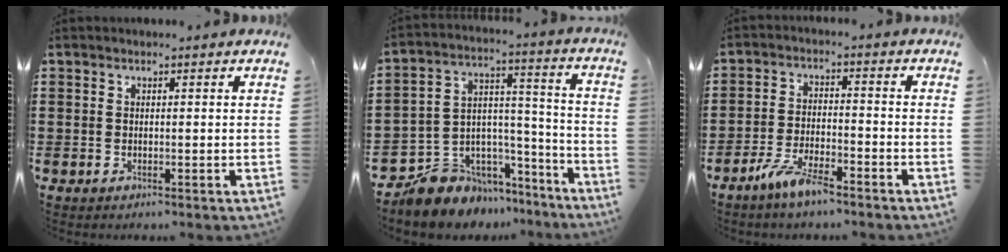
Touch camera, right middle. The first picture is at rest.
{"total": 7.8, "force": [-6.5, 4.3, -0.2], "torque": [-0.017, 0.005, -0.123]}
{"total": 5.4, "force": [-4.4, 0.9, 3.0], "torque": [-0.068, -0.001, -0.085]}